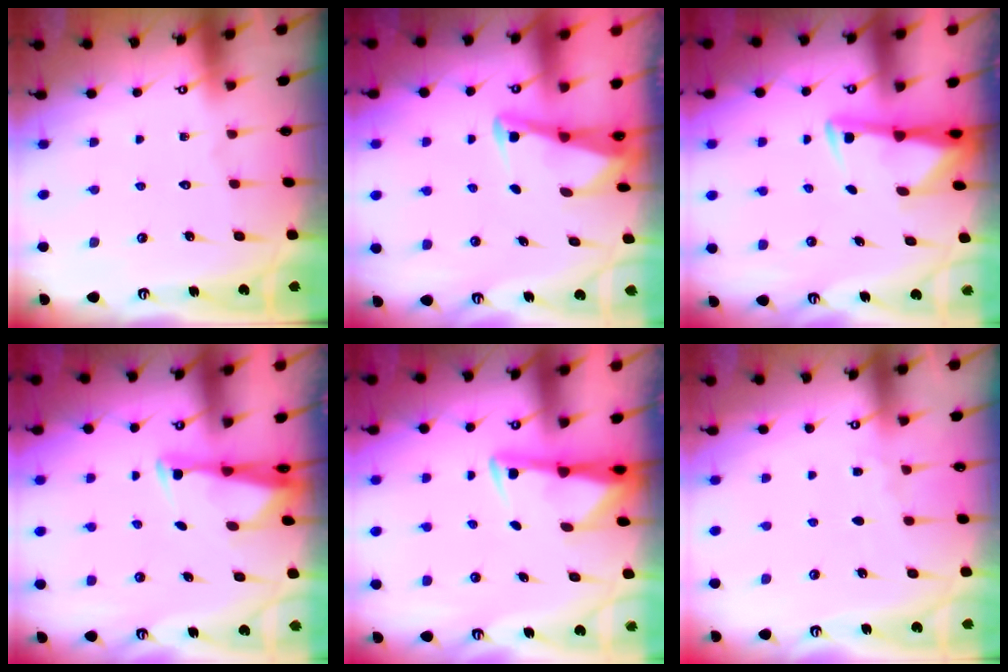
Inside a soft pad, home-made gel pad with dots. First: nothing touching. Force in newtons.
{"total": 2.8, "press": 2.8, "slide": 0.4}
{"total": 2.8, "press": 2.8, "slide": 0.5}
{"total": 2.9, "press": 2.8, "slide": 0.8}
{"total": 2.8, "press": 2.7, "slide": 0.6}
{"total": 2.9, "press": 2.8, "slide": 0.5}